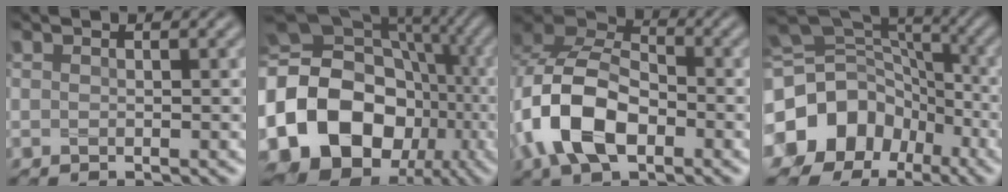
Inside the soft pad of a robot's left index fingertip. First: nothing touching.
{"total": 21.8, "force": [-5.3, 18.0, 11.1], "torque": [-0.195, -0.014, -0.109]}
{"total": 9.1, "force": [-3.2, 5.5, 6.5], "torque": [-0.136, 0.005, -0.073]}
{"total": 16.8, "force": [-6.2, 13.8, 7.2], "torque": [-0.163, -0.028, -0.107]}